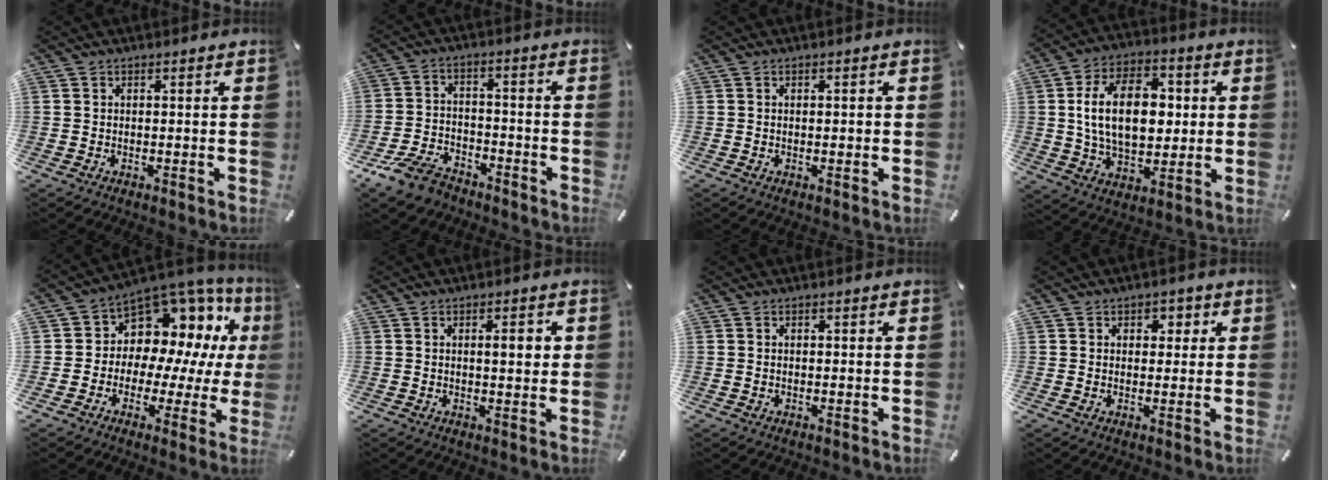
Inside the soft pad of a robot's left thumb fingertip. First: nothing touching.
{"total": 9.0, "force": [-6.9, 4.6, 3.5], "torque": [-0.070, 0.037, -0.130]}
{"total": 0.7, "force": [0.0, 0.3, 0.7], "torque": [-0.013, 0.002, 0.000]}
{"total": 17.7, "force": [1.6, 11.3, 13.5], "torque": [-0.249, 0.011, 0.026]}
{"total": 10.4, "force": [5.7, 8.0, 3.5], "torque": [-0.067, -0.069, 0.107]}
{"total": 3.7, "force": [0.8, 1.3, 3.4], "torque": [-0.044, -0.004, 0.006]}
{"total": 0.0}
{"total": 2.5, "force": [0.6, 2.2, 1.2], "torque": [-0.002, -0.002, 0.000]}